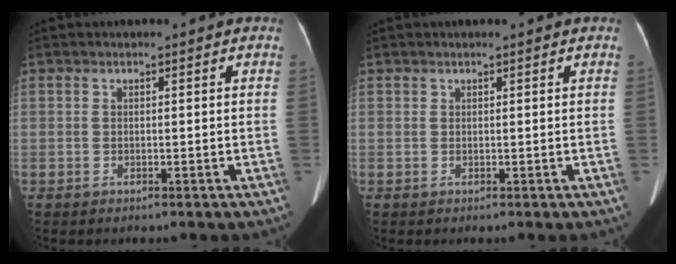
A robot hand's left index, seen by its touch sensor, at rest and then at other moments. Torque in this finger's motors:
{"motor_torque": [0.14, 0.12, -0.03, -0.02]}